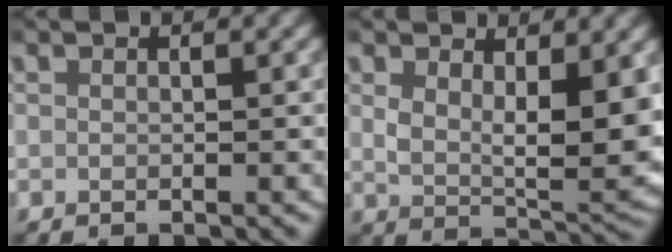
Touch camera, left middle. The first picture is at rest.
{"total": 6.3, "force": [2.0, 2.9, 5.2], "torque": [-0.087, -0.020, 0.038]}